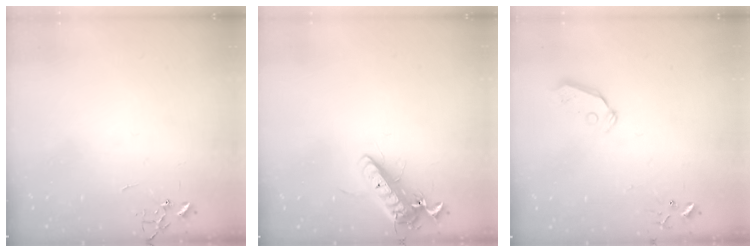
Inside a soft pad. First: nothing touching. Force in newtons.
{"total": 14.5, "press": 14.3, "slide": 2.0}
{"total": 7.3, "press": 7.2, "slide": 0.8}